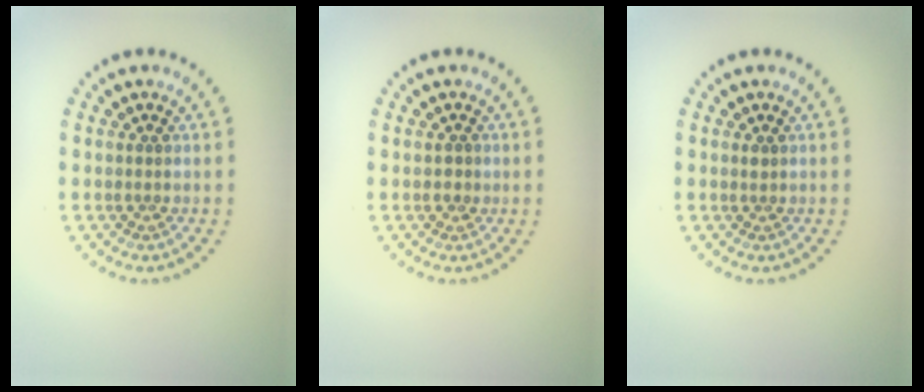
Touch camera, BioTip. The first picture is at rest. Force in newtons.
{"total": 0.8, "press": 0.8, "slide": 0.1}
{"total": 0.5, "press": 0.3, "slide": 0.4}